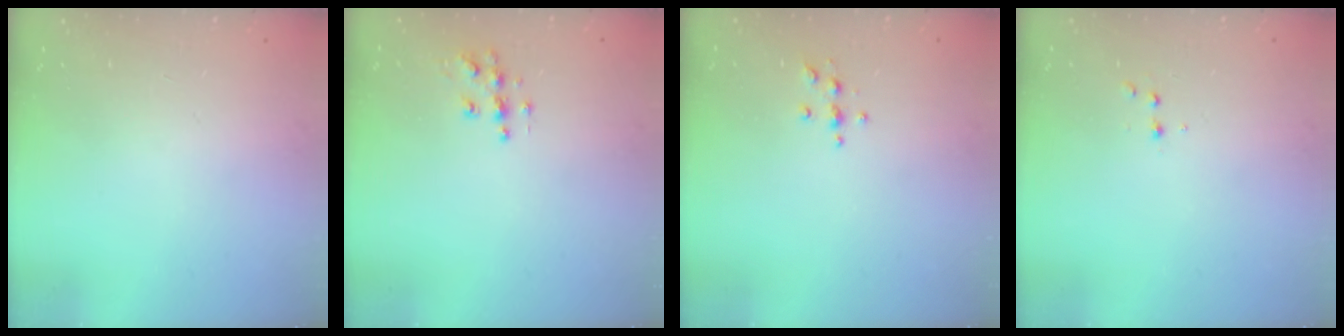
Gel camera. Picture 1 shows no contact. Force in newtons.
{"total": 6.1, "press": 6.1, "slide": 0.3}
{"total": 3.8, "press": 3.7, "slide": 0.5}
{"total": 3.2, "press": 3.1, "slide": 1.0}